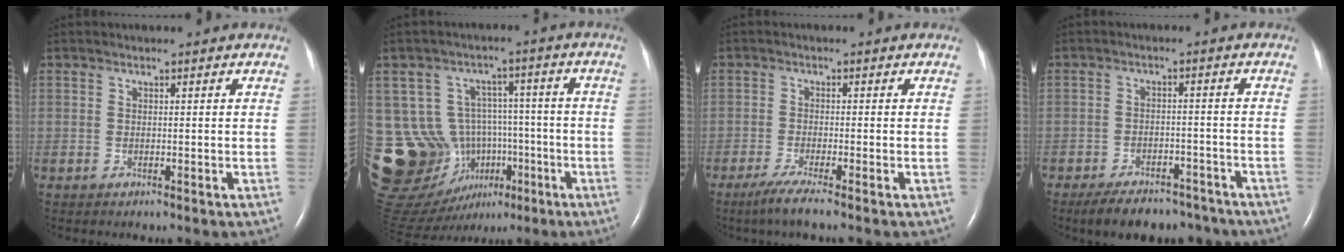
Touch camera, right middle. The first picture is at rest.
{"total": 17.4, "force": [-4.5, 14.7, 8.1], "torque": [-0.168, 0.047, -0.042]}
{"total": 3.7, "force": [-2.6, -0.4, 2.6], "torque": [-0.056, -0.012, -0.052]}
{"total": 10.4, "force": [-8.5, 4.6, 3.8], "torque": [-0.050, 0.007, -0.120]}